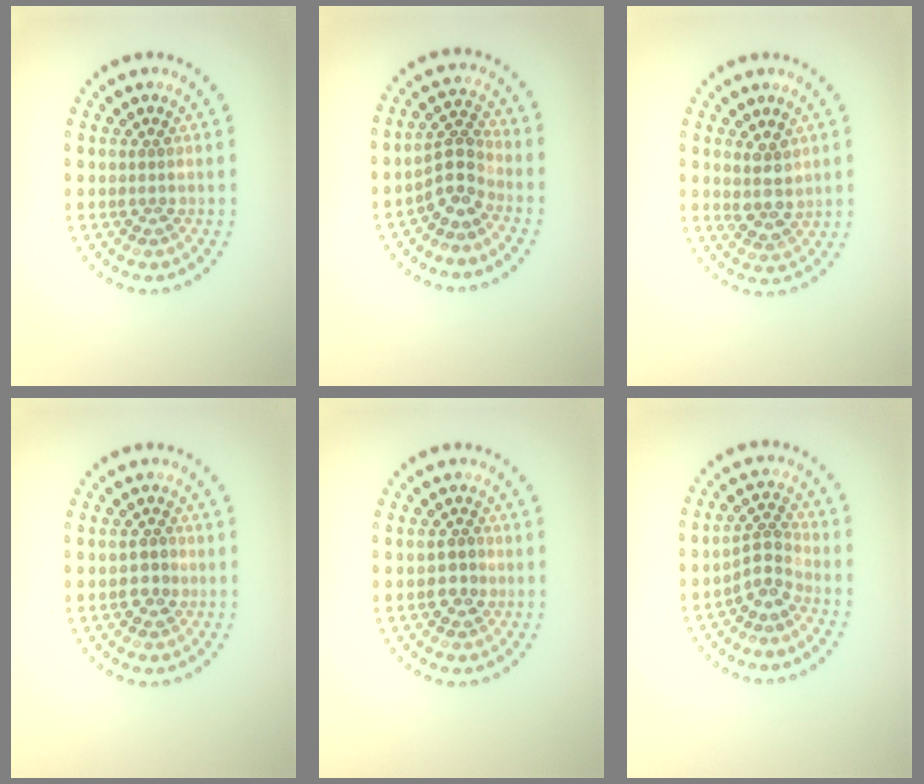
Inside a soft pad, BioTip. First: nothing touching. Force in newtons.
{"total": 2.9, "press": 2.3, "slide": 1.7}
{"total": 2.6, "press": 2.2, "slide": 1.4}
{"total": 1.8, "press": 1.8, "slide": 0.4}
{"total": 1.8, "press": 1.8, "slide": 0.4}
{"total": 2.5, "press": 1.8, "slide": 1.7}